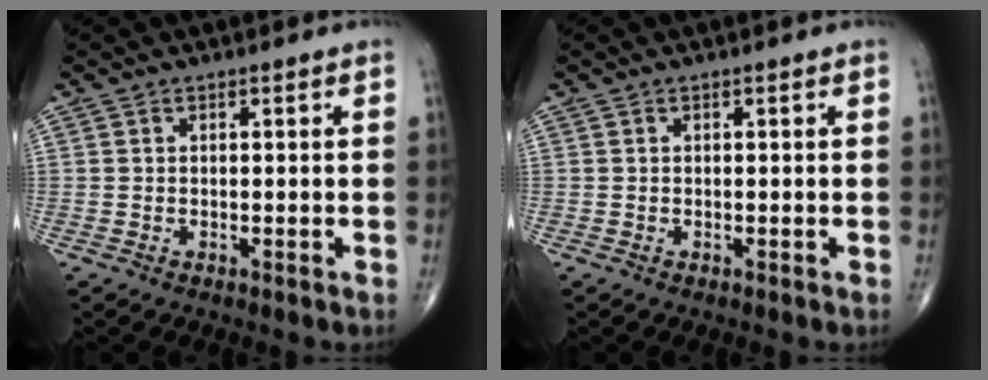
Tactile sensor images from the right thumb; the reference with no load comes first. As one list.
[{"total": 0.0}]